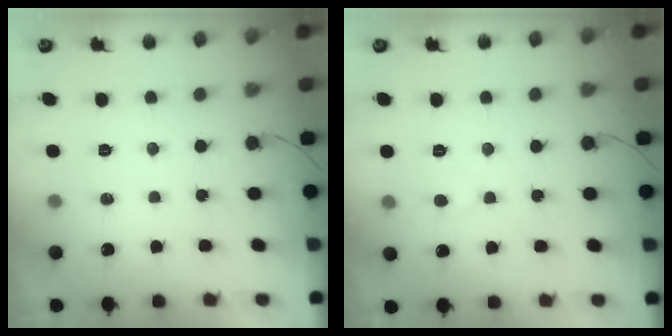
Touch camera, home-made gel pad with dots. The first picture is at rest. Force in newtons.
{"total": 4.1, "press": 4.1, "slide": 0.4}